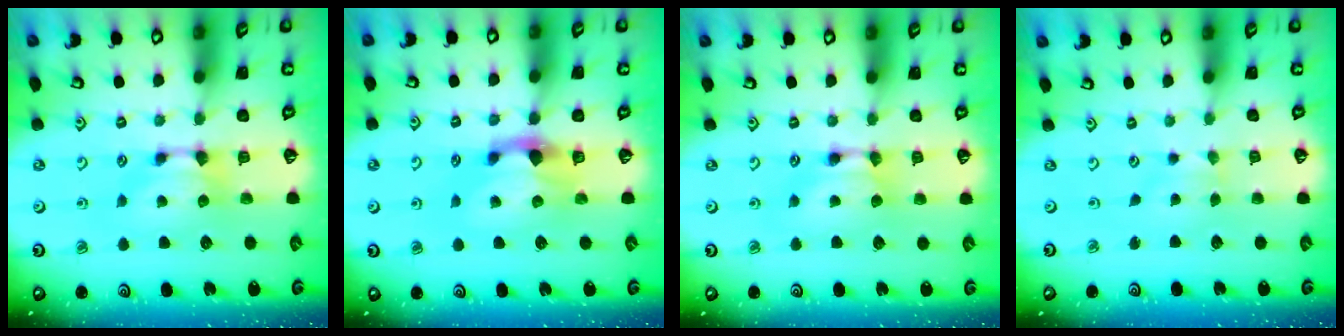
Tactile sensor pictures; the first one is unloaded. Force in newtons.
{"total": 2.2, "press": 1.7, "slide": 1.4}
{"total": 1.7, "press": 1.7, "slide": 0.1}
{"total": 1.0, "press": 0.9, "slide": 0.3}